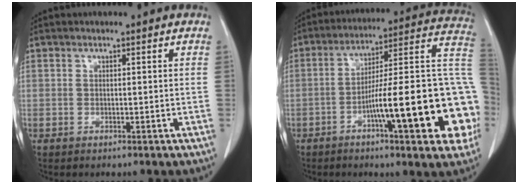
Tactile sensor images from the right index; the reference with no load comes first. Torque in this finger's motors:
{"motor_torque": [2.14, 0.00, 0.93, 0.21]}